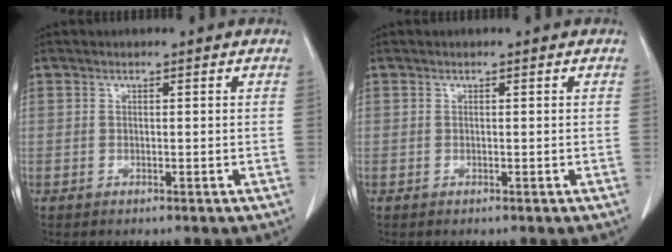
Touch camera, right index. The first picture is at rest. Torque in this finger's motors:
{"motor_torque": [0.00, 0.00, 0.00, 0.00]}